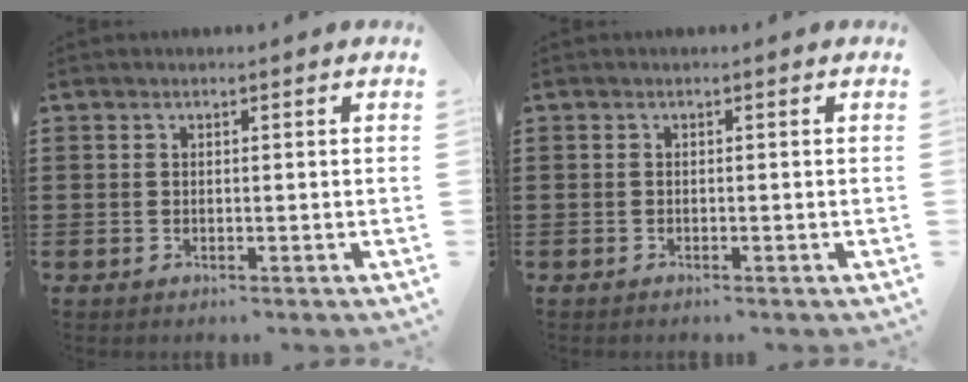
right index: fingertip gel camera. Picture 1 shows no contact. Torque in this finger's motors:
{"motor_torque": [-0.32, 0.41, -0.02, 0.01]}